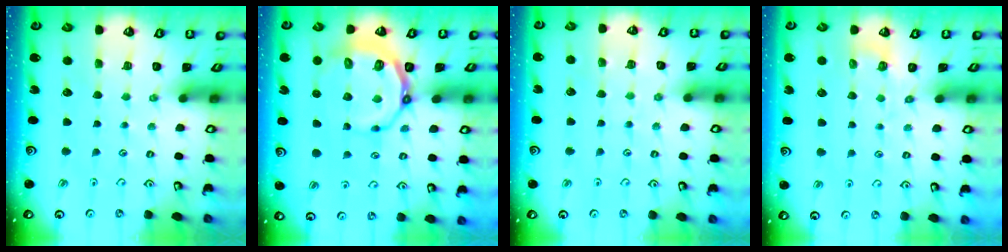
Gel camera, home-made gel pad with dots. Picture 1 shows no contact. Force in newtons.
{"total": 9.1, "press": 8.4, "slide": 3.5}
{"total": 4.5, "press": 4.5, "slide": 0.6}
{"total": 2.3, "press": 1.5, "slide": 1.7}